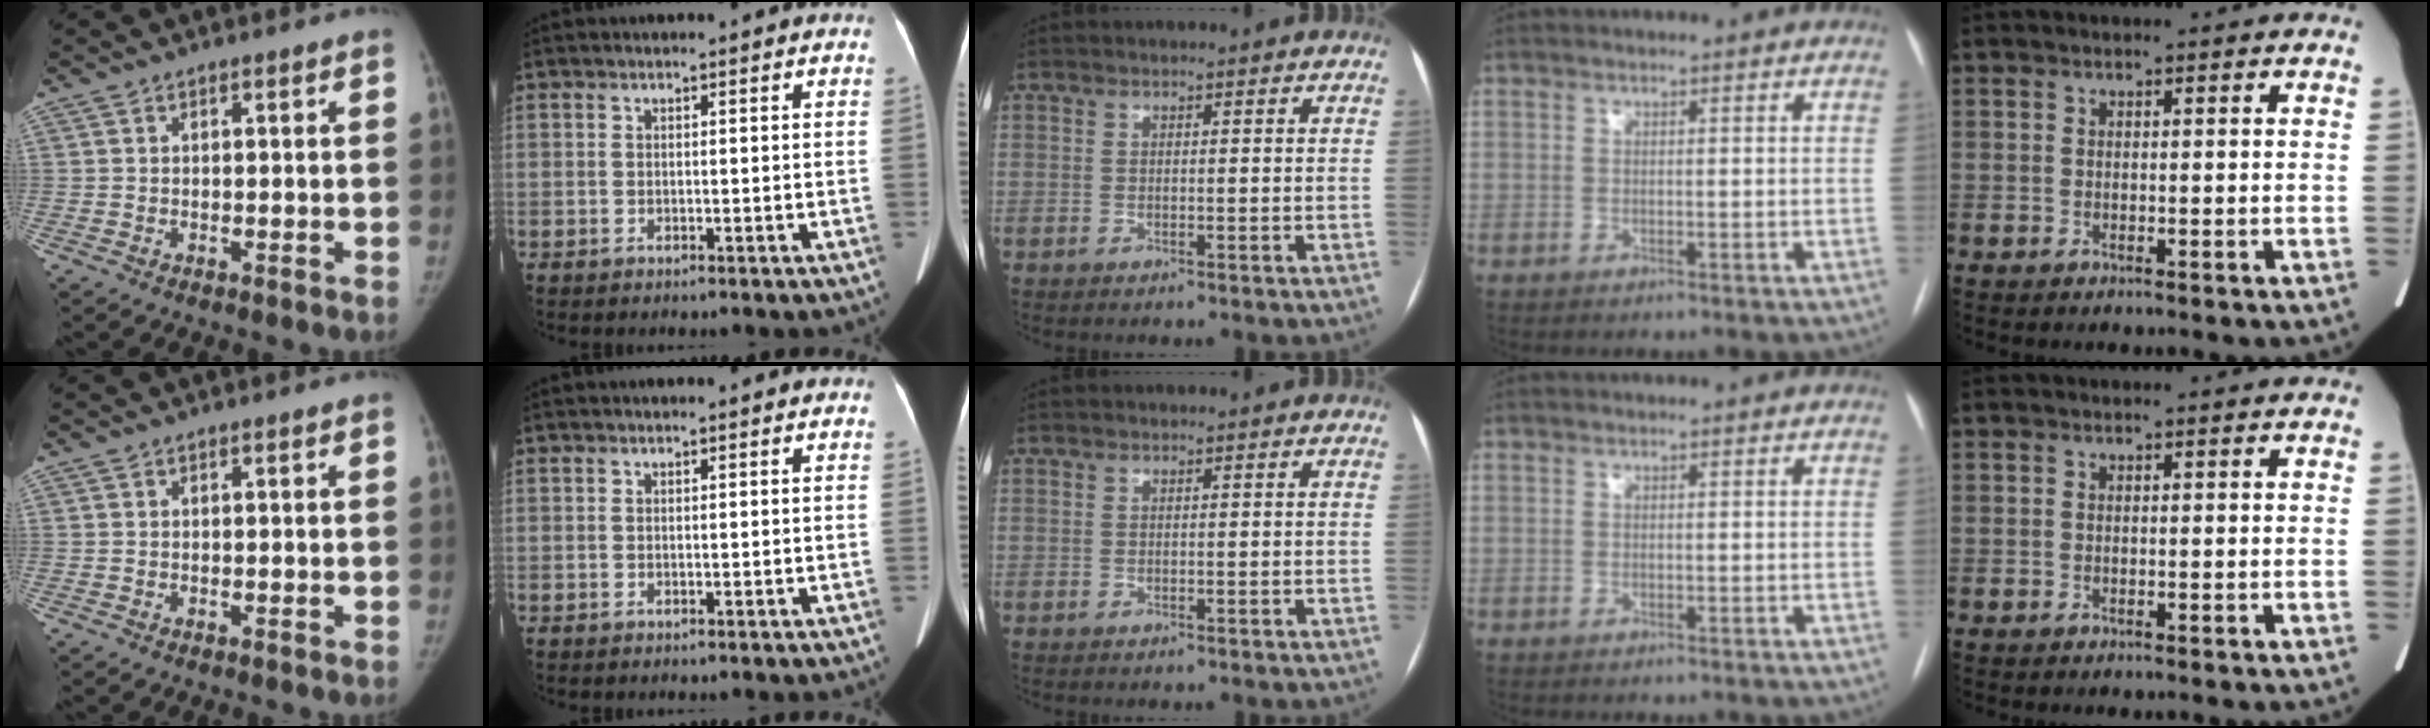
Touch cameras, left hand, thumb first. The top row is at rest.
{}